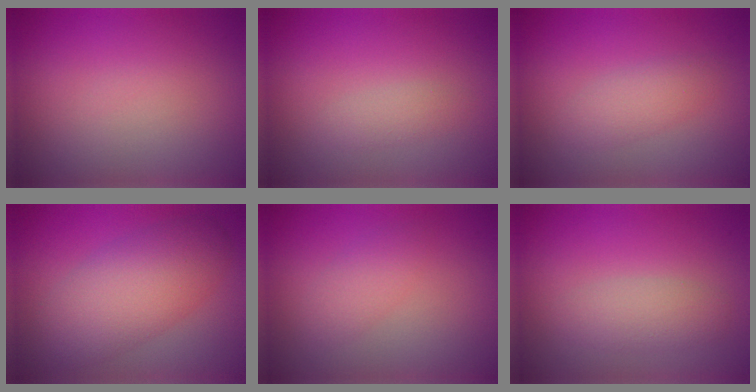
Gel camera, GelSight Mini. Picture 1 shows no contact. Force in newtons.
{"total": 1.1, "press": 1.1, "slide": 0.0}
{"total": 1.9, "press": 1.9, "slide": 0.1}
{"total": 6.6, "press": 6.6, "slide": 0.2}
{"total": 1.9, "press": 1.9, "slide": 0.2}
{"total": 2.3, "press": 2.3, "slide": 0.1}